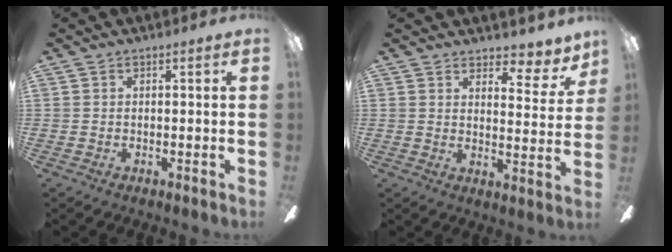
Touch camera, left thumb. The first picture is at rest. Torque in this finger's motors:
{"motor_torque": [0.06, 0.02, -0.68, -0.05, 0.03]}